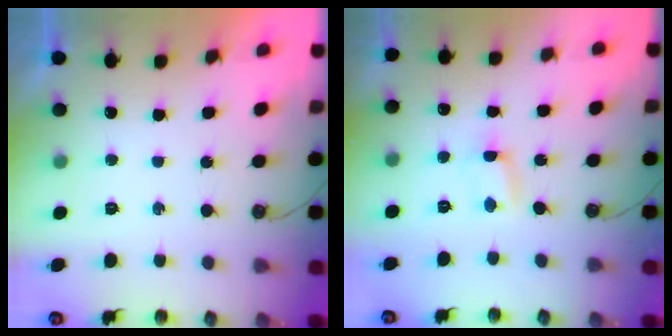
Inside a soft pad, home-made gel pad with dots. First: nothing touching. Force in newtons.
{"total": 0.6, "press": 0.4, "slide": 0.4}